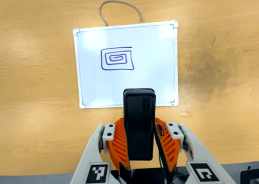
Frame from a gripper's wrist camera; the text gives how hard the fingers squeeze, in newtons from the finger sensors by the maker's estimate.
{"total": 5.7, "left": 4.2, "right": 7.3}